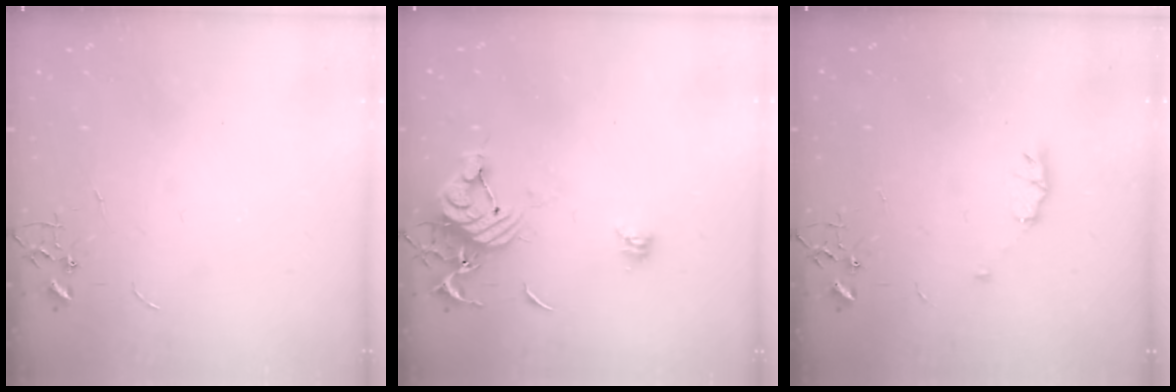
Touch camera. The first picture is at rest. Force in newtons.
{"total": 11.9, "press": 11.9, "slide": 0.9}
{"total": 6.2, "press": 6.0, "slide": 1.5}